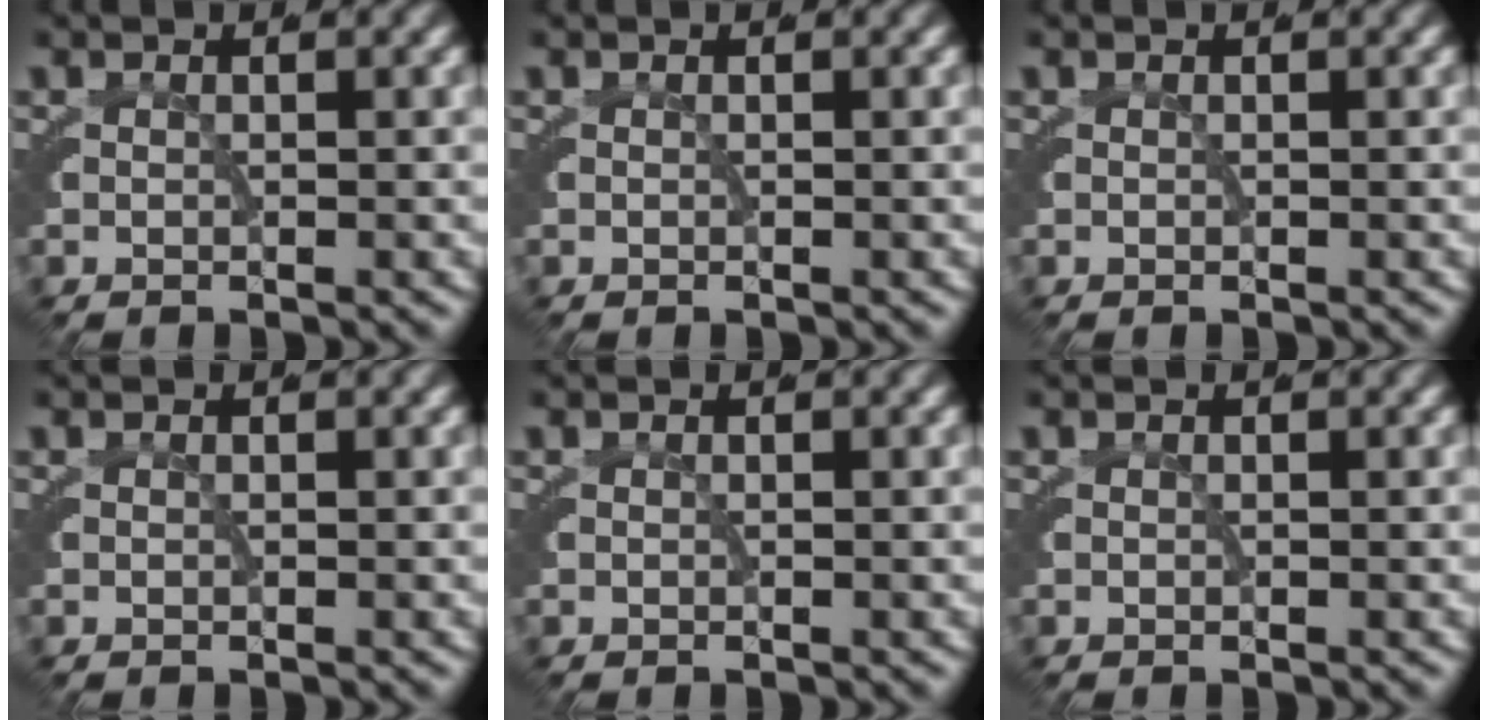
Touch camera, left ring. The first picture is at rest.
{"total": 0.0}
{"total": 0.0}
{"total": 0.0}
{"total": 0.0}
{"total": 0.0}